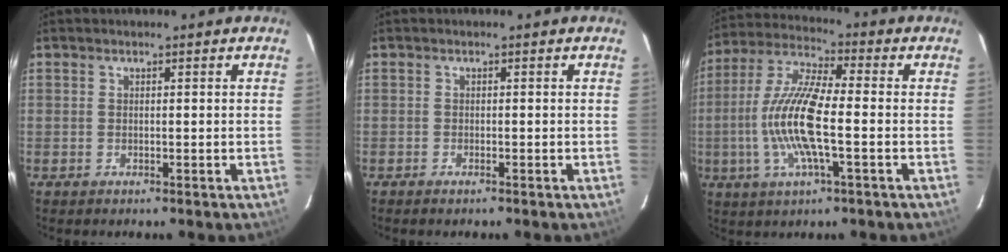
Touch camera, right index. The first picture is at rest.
{"total": 0.8, "force": [-0.7, 0.2, 0.3], "torque": [-0.008, 0.000, -0.014]}
{"total": 14.1, "force": [-2.6, 2.8, 13.5], "torque": [-0.279, -0.001, -0.054]}